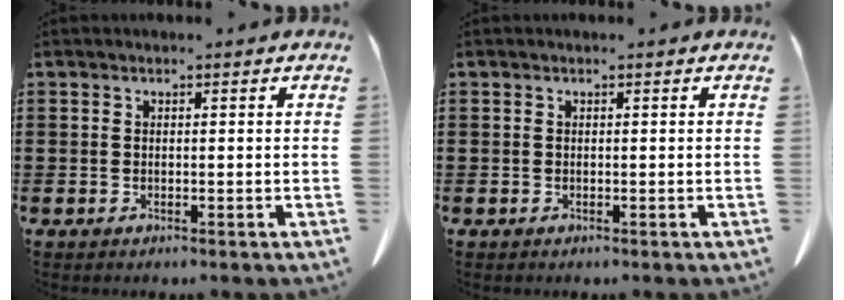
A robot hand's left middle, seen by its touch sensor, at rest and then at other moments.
{"total": 0.0}